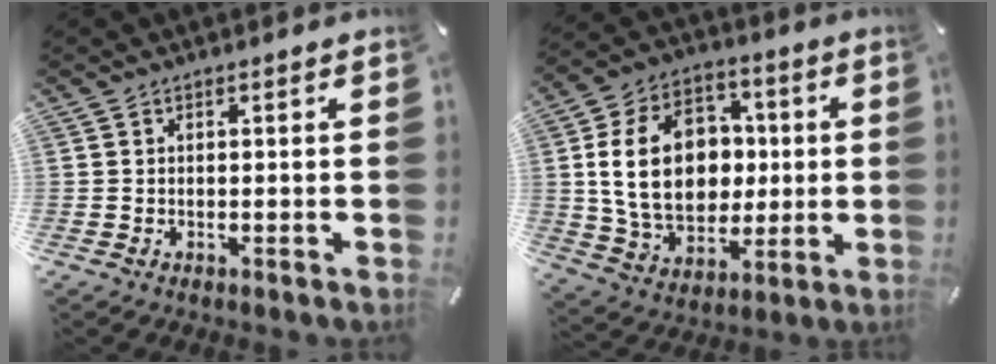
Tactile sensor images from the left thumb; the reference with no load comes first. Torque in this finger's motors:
{"motor_torque": [1.99, 3.02, 0.75, -0.29, 0.72]}